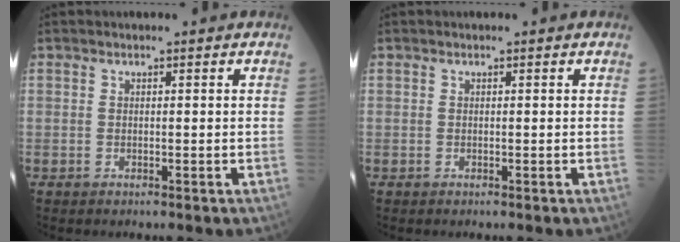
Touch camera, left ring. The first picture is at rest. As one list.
[{"total": 0.0}]